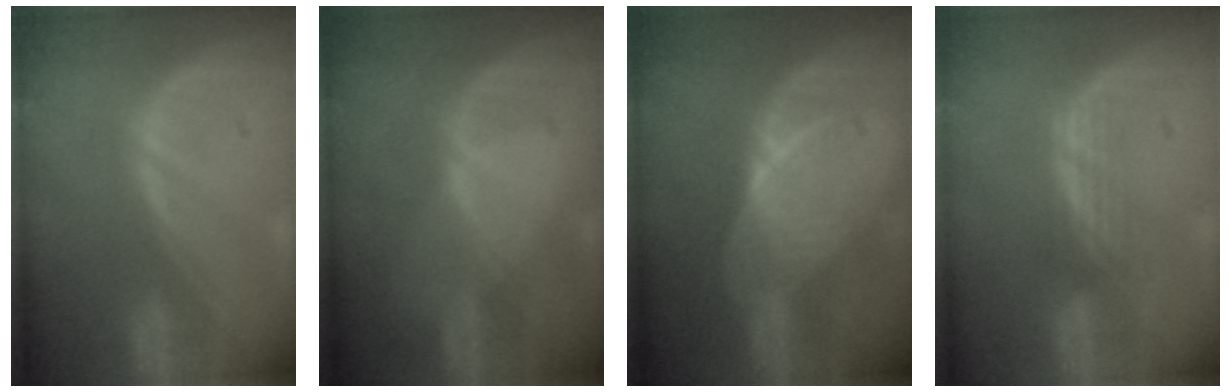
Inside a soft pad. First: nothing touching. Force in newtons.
{"total": 0.7, "press": 0.5, "slide": 0.5}
{"total": 7.4, "press": 6.6, "slide": 3.4}
{"total": 2.4, "press": 2.3, "slide": 0.8}